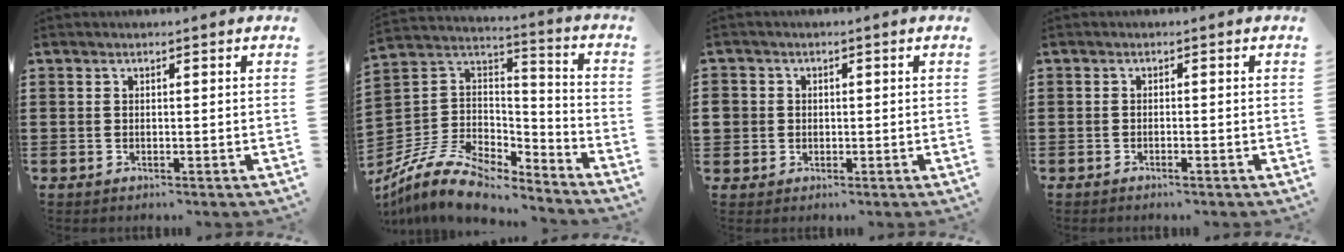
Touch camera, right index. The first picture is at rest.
{"total": 10.2, "force": [-8.2, 4.4, 4.2], "torque": [-0.103, 0.013, -0.162]}
{"total": 2.0, "force": [0.0, 2.0, 0.1], "torque": [-0.012, 0.009, -0.002]}
{"total": 0.7, "force": [-0.7, 0.1, 0.3], "torque": [-0.009, -0.003, -0.013]}